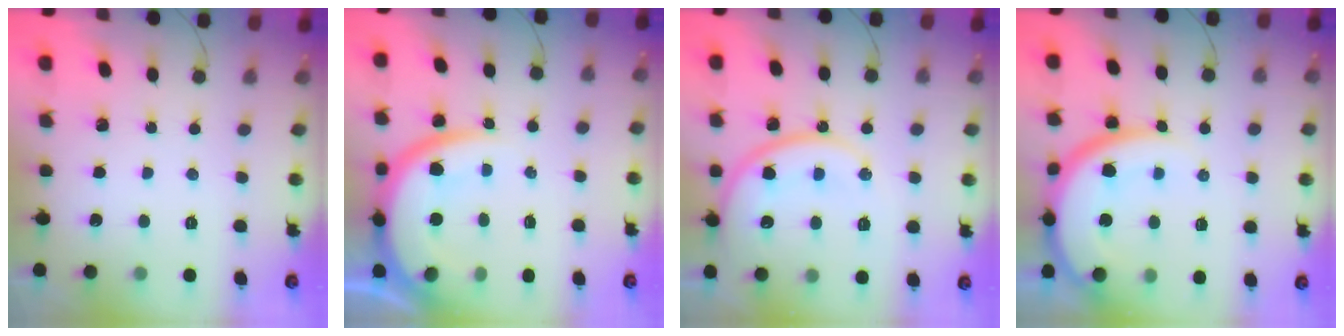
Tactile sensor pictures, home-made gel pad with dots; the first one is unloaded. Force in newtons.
{"total": 15.4, "press": 15.3, "slide": 0.8}
{"total": 15.1, "press": 15.0, "slide": 1.5}
{"total": 14.1, "press": 14.0, "slide": 1.6}